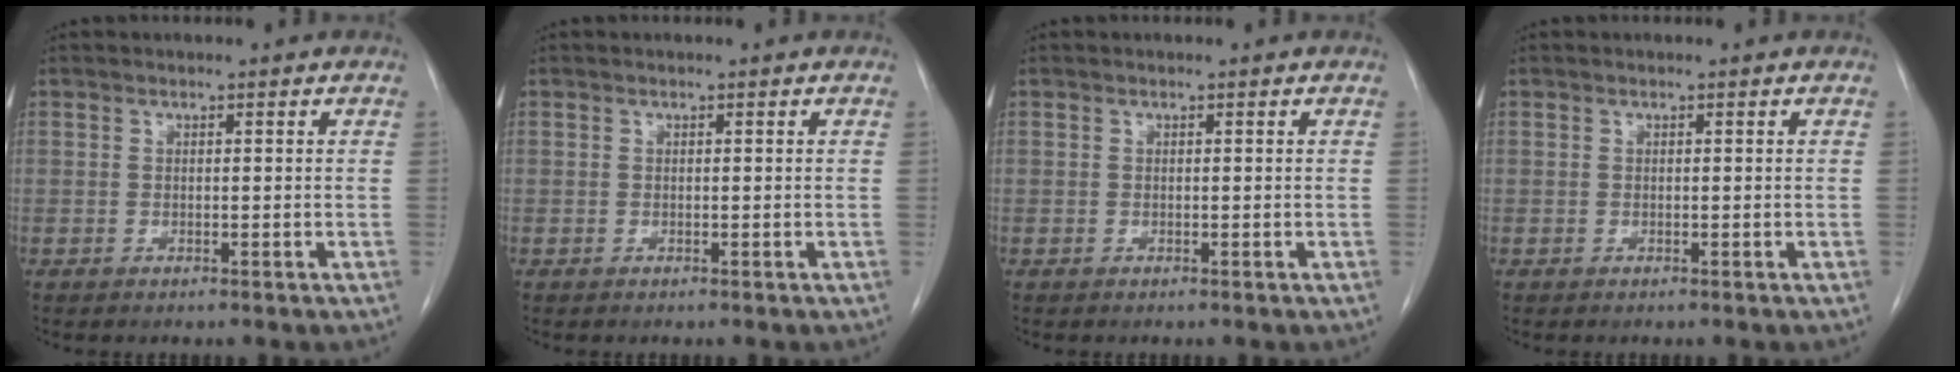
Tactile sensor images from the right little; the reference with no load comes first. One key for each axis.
{"total": 0.0}
{"total": 0.0}
{"total": 0.0}